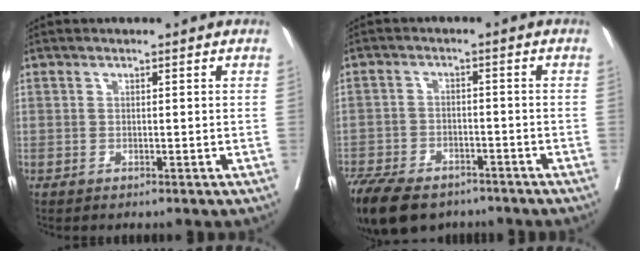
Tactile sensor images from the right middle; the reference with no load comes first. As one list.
[{"total": 15.2, "force": [-11.4, 7.3, 7.0], "torque": [-0.170, -0.015, -0.170]}]